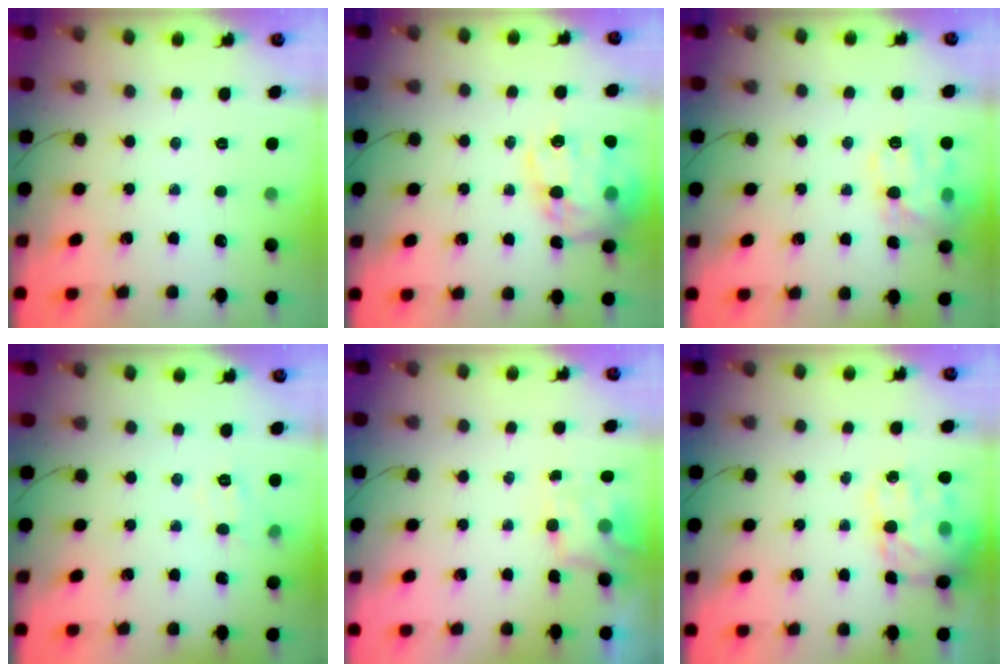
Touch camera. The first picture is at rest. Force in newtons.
{"total": 20.5, "press": 20.2, "slide": 3.4}
{"total": 13.3, "press": 13.3, "slide": 0.7}
{"total": 4.4, "press": 4.2, "slide": 1.3}
{"total": 3.6, "press": 3.5, "slide": 0.9}
{"total": 13.2, "press": 12.7, "slide": 3.4}